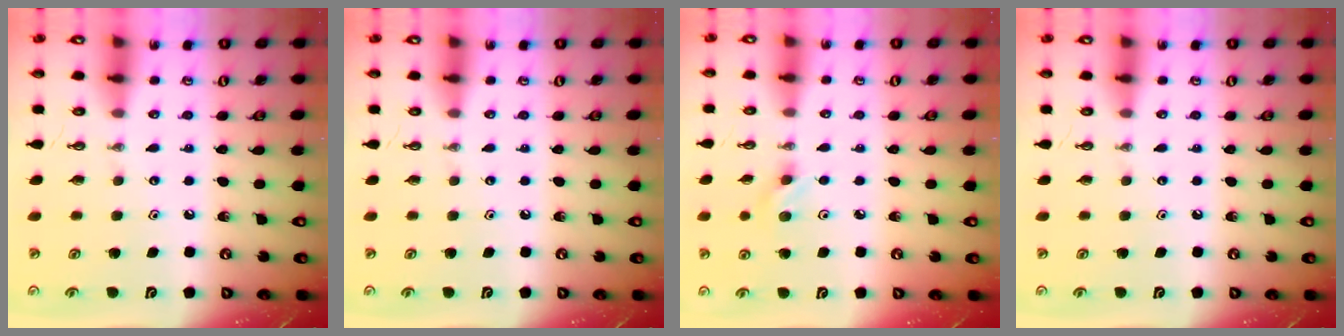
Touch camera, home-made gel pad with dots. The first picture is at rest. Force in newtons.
{"total": 0.0}
{"total": 6.5, "press": 6.0, "slide": 2.3}
{"total": 0.0}